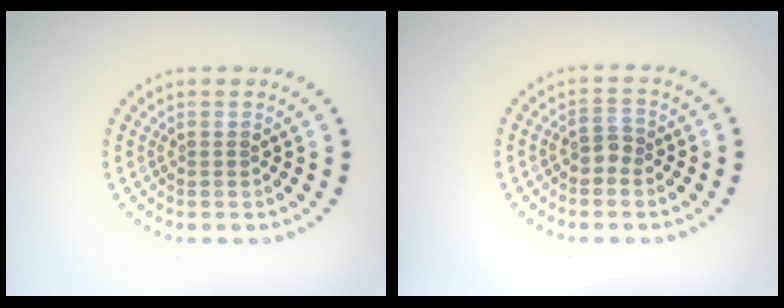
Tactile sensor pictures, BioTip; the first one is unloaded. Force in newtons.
{"total": 1.5, "press": 1.4, "slide": 0.6}